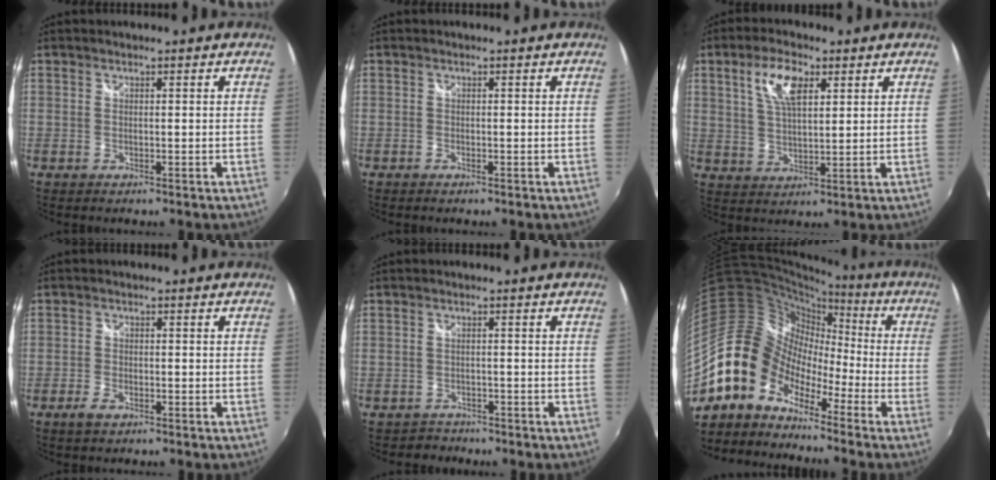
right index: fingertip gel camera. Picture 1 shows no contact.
{"total": 0.5, "force": [-0.4, 0.2, 0.2], "torque": [-0.004, -0.001, -0.009]}
{"total": 7.9, "force": [3.5, 3.5, 6.2], "torque": [-0.119, 0.011, 0.067]}
{"total": 2.6, "force": [-1.7, 1.2, 1.6], "torque": [-0.038, -0.002, -0.033]}
{"total": 2.3, "force": [-1.7, 1.4, -0.5], "torque": [0.005, 0.006, -0.028]}
{"total": 14.2, "force": [-9.4, 9.4, 4.9], "torque": [-0.092, 0.026, -0.196]}